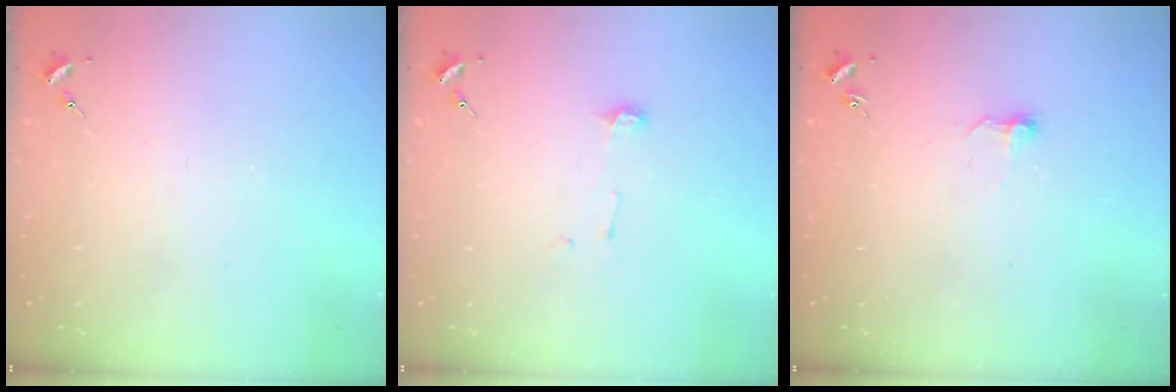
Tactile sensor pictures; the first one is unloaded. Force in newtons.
{"total": 3.8, "press": 3.8, "slide": 0.5}
{"total": 5.5, "press": 5.5, "slide": 0.6}